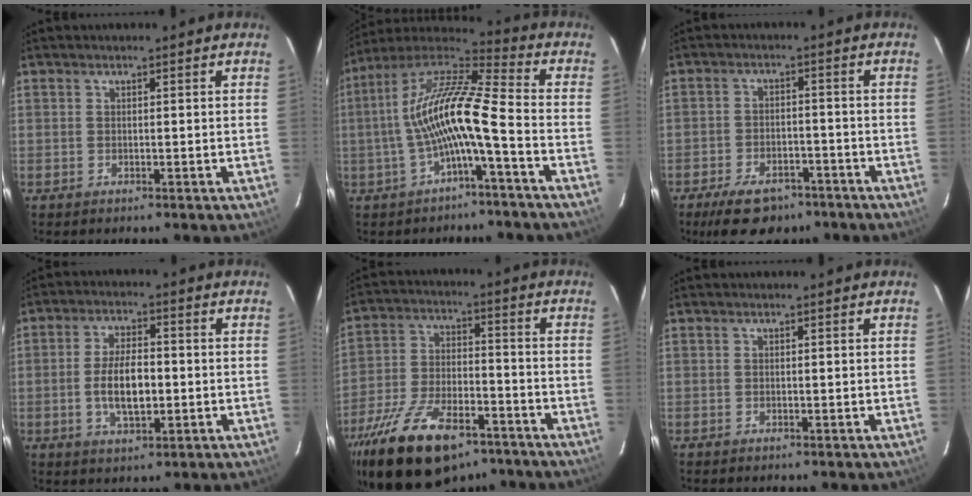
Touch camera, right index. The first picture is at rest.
{"total": 14.0, "force": [-2.8, 1.8, 13.6], "torque": [-0.265, 0.015, -0.058]}
{"total": 10.9, "force": [-7.8, 5.5, 5.2], "torque": [-0.124, 0.000, -0.115]}
{"total": 8.0, "force": [-1.3, 3.5, 7.1], "torque": [-0.139, 0.002, -0.020]}
{"total": 19.7, "force": [-13.7, 8.5, 11.4], "torque": [-0.227, -0.024, -0.223]}
{"total": 0.0}